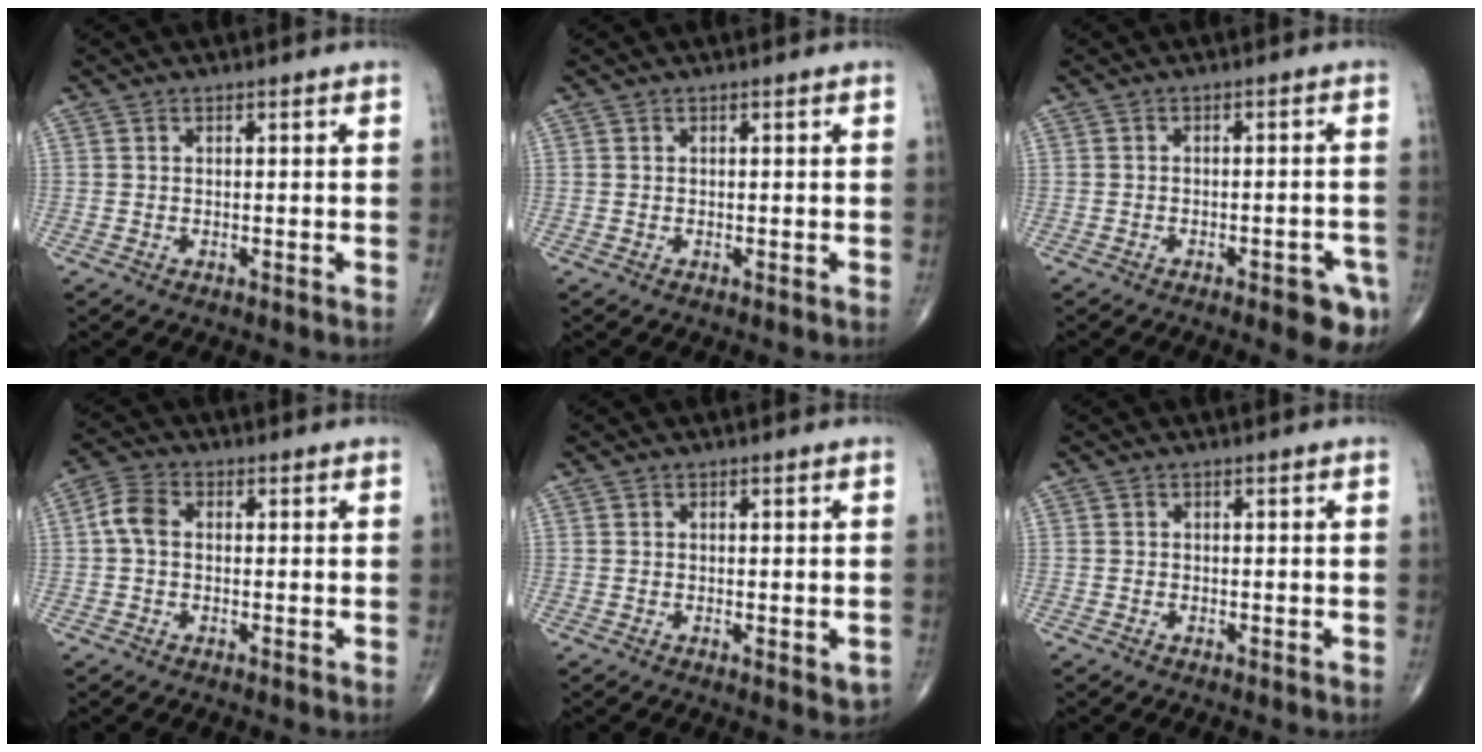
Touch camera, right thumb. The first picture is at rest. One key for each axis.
{"total": 0.0}
{"total": 6.6, "fx": -3.6, "fy": 2.1, "fz": 5.1, "tx": -0.049, "ty": 0.015, "tz": -0.040}
{"total": 4.4, "fx": 0.1, "fy": 3.0, "fz": 3.2, "tx": -0.065, "ty": 0.014, "tz": -0.007}
{"total": 2.8, "fx": -0.9, "fy": 1.1, "fz": 2.4, "tx": -0.021, "ty": -0.004, "tz": -0.008}
{"total": 0.0}